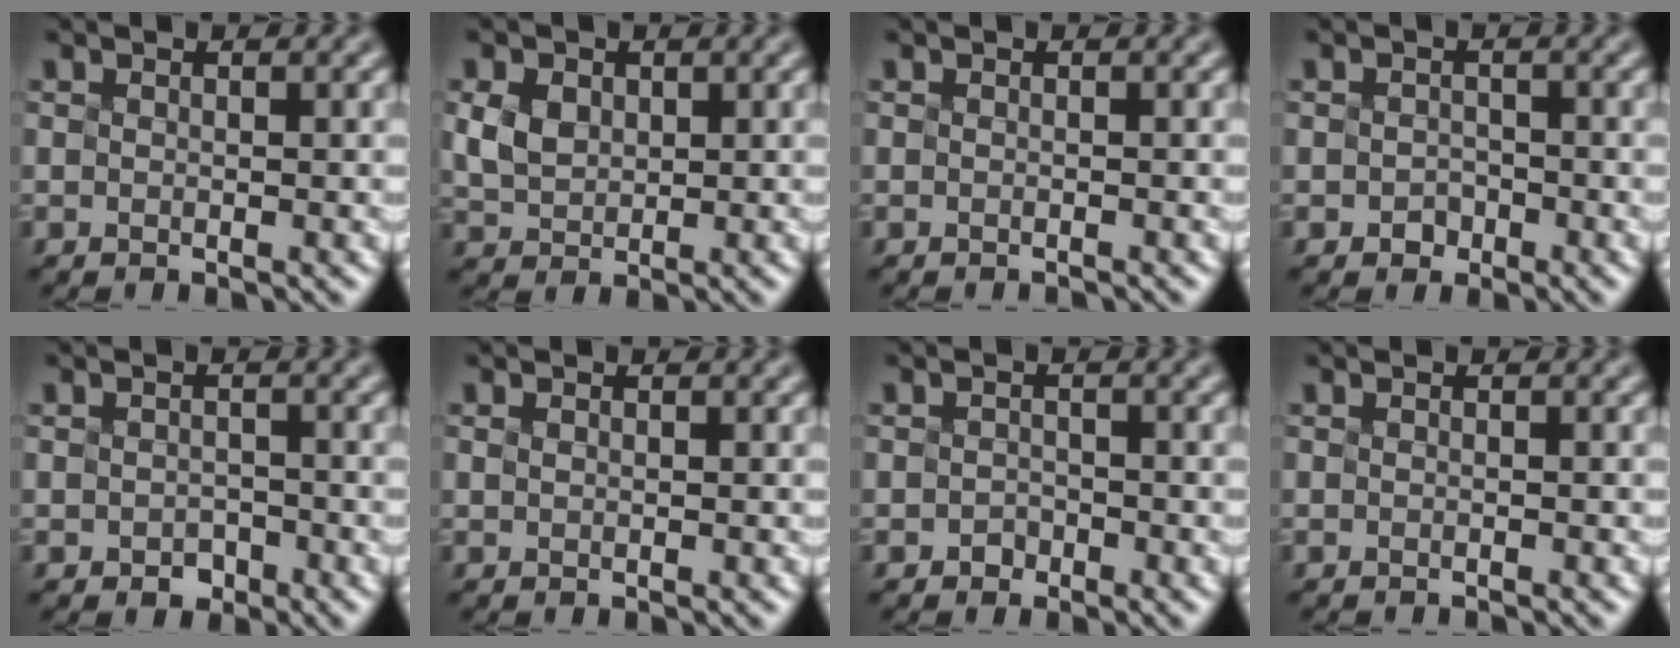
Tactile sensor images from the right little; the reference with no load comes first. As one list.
[{"total": 2.0, "force": [0.4, 1.7, 0.9], "torque": [-0.031, 0.002, 0.024]}, {"total": 0.8, "force": [-0.8, 0.0, 0.2], "torque": [0.005, -0.007, -0.014]}, {"total": 1.1, "force": [-1.0, 0.5, -0.2], "torque": [0.003, -0.001, -0.004]}, {"total": 1.1, "force": [-1.0, 0.5, -0.1], "torque": [-0.001, -0.004, -0.002]}, {"total": 0.0}, {"total": 1.0, "force": [-0.9, 0.2, -0.5], "torque": [0.006, 0.000, -0.004]}, {"total": 0.7, "force": [-0.7, 0.0, 0.2], "torque": [0.004, -0.008, -0.013]}]